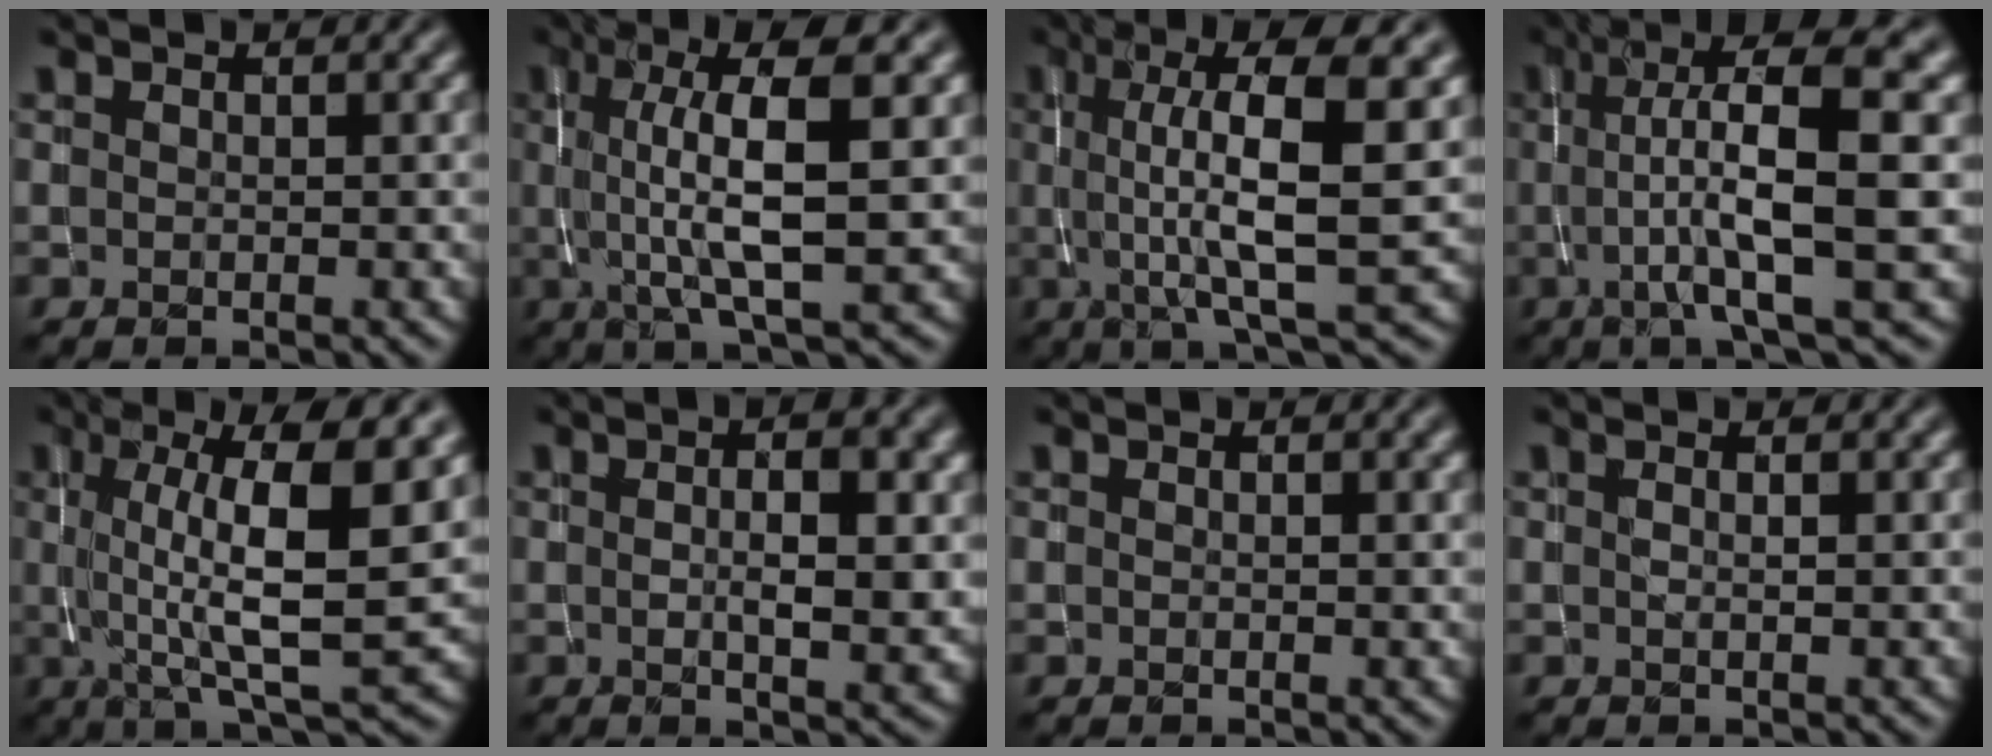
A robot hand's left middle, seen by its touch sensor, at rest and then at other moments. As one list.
[{"total": 8.2, "force": [1.2, 1.9, 7.9], "torque": [-0.124, 0.004, 0.018]}, {"total": 9.7, "force": [1.5, 2.2, 9.3], "torque": [-0.136, 0.004, 0.023]}, {"total": 9.9, "force": [0.5, 1.8, 9.7], "torque": [-0.134, 0.014, 0.005]}, {"total": 9.8, "force": [1.9, 2.2, 9.4], "torque": [-0.137, -0.002, 0.034]}, {"total": 6.2, "force": [1.1, 2.1, 5.7], "torque": [-0.054, 0.009, 0.004]}, {"total": 1.1, "force": [0.6, 0.4, 0.8], "torque": [-0.006, -0.002, 0.013]}, {"total": 0.6, "force": [0.3, 0.2, 0.5], "torque": [-0.005, -0.005, 0.001]}]